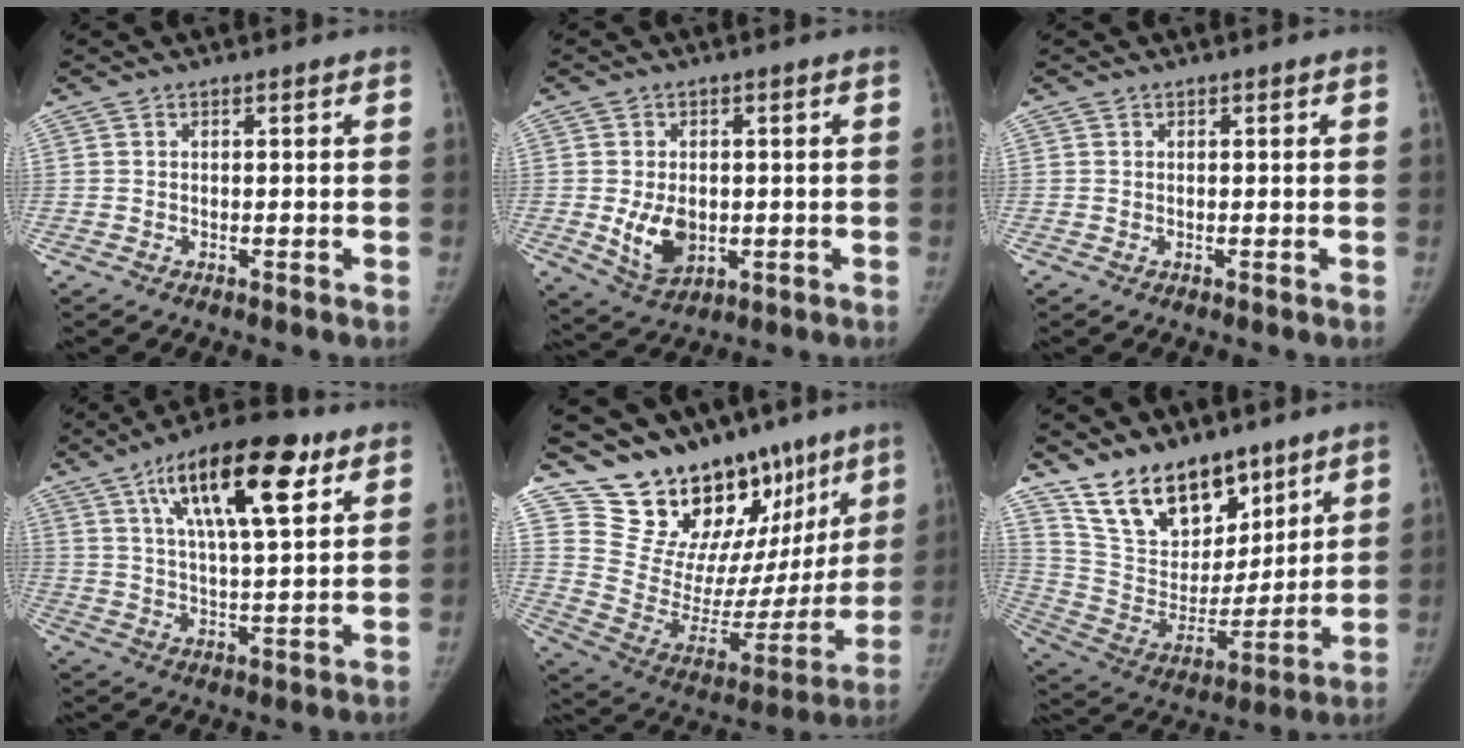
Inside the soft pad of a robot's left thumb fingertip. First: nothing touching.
{"total": 7.5, "force": [-0.8, 5.3, 5.2], "torque": [-0.070, -0.010, -0.001]}
{"total": 0.0}
{"total": 19.1, "force": [9.1, 6.6, 15.5], "torque": [-0.230, -0.021, 0.148]}
{"total": 25.6, "force": [19.0, 13.0, 11.0], "torque": [-0.124, -0.099, 0.295]}
{"total": 18.9, "force": [13.5, 10.1, 8.7], "torque": [-0.101, -0.078, 0.246]}